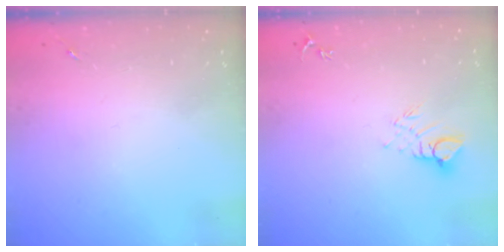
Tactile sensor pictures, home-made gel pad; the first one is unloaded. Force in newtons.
{"total": 5.2, "press": 5.2, "slide": 0.4}